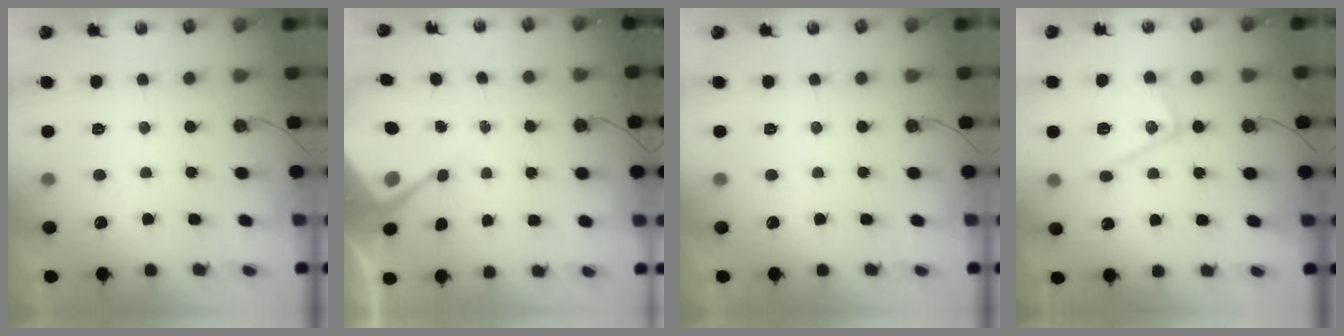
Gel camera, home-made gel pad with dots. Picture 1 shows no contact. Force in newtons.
{"total": 5.1, "press": 5.1, "slide": 0.6}
{"total": 0.0}
{"total": 13.9, "press": 13.8, "slide": 1.1}